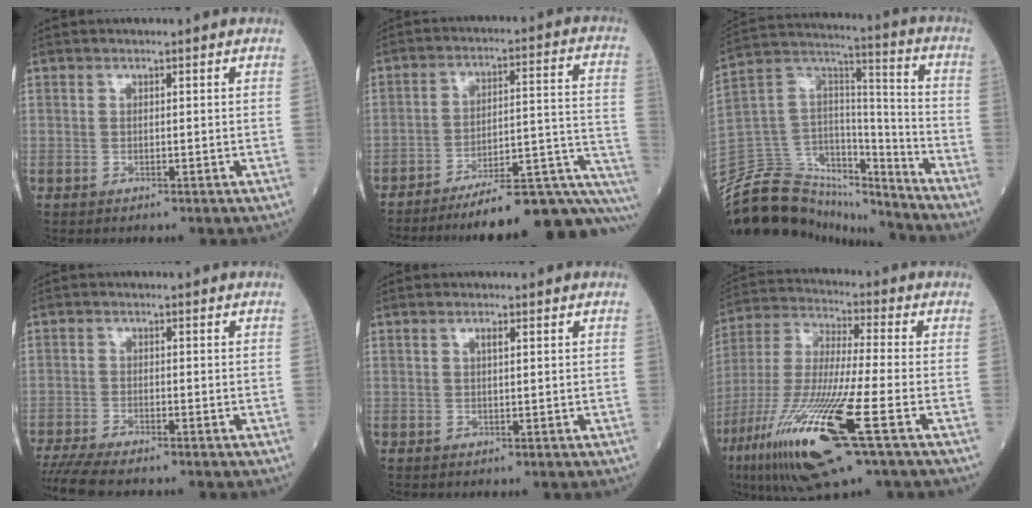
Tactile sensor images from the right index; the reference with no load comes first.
{"total": 22.4, "force": [-18.3, 1.6, 12.9], "torque": [-0.096, 0.028, -0.257]}
{"total": 24.2, "force": [-22.4, 6.5, 6.6], "torque": [-0.162, 0.039, -0.373]}
{"total": 7.8, "force": [-6.8, 0.7, 3.7], "torque": [-0.067, -0.018, -0.116]}
{"total": 1.0, "force": [0.4, 0.2, 0.9], "torque": [-0.019, 0.001, 0.006]}
{"total": 20.3, "force": [-9.4, 1.7, 18.0], "torque": [-0.392, -0.047, -0.174]}